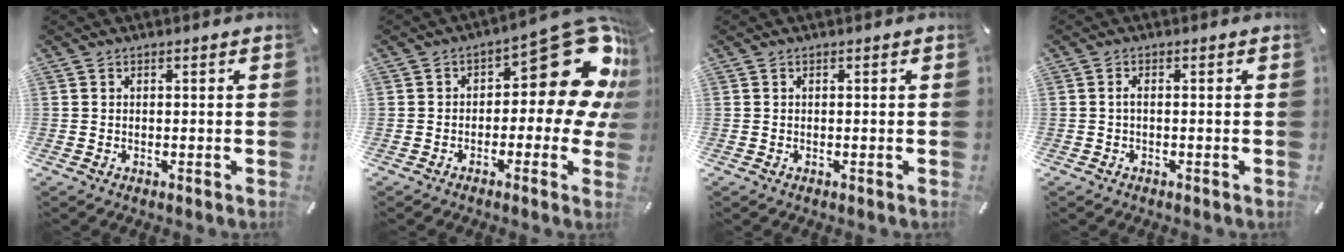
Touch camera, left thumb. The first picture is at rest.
{"total": 19.3, "force": [7.2, 9.3, 15.4], "torque": [-0.173, -0.057, 0.121]}
{"total": 0.0}
{"total": 1.3, "force": [-0.4, 0.5, 1.1], "torque": [-0.023, 0.002, -0.008]}